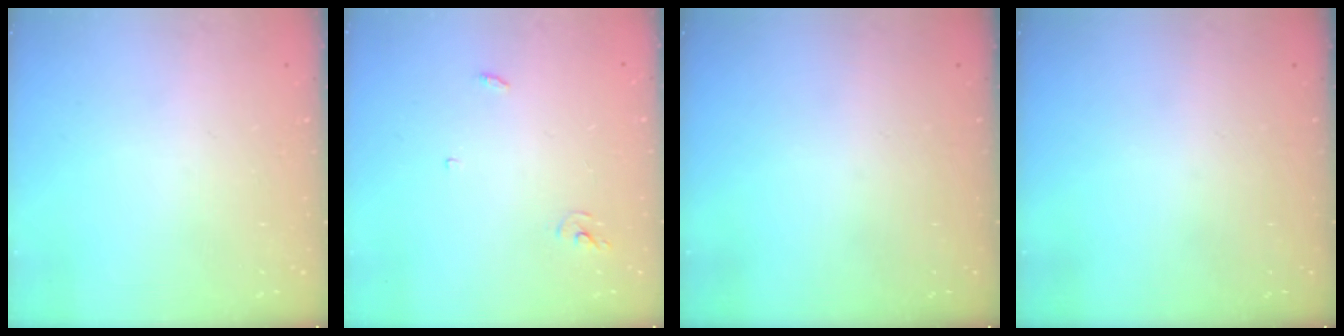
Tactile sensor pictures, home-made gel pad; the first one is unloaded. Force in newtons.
{"total": 3.0, "press": 3.0, "slide": 0.2}
{"total": 0.0}
{"total": 0.0}